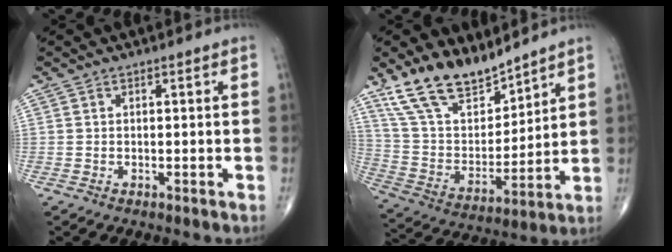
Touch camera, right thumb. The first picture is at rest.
{"total": 16.0, "force": [12.6, 6.6, 7.4], "torque": [-0.109, -0.062, 0.248]}